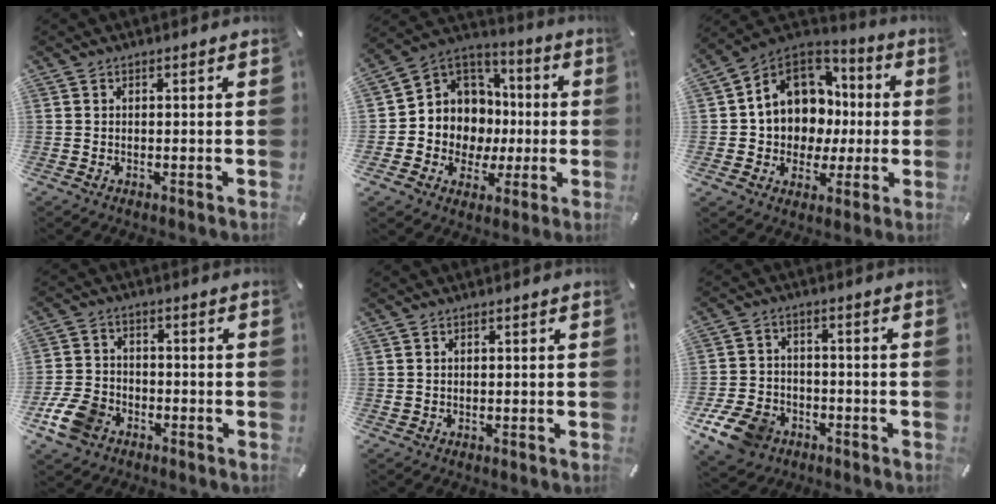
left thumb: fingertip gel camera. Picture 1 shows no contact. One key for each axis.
{"total": 10.5, "fx": 0.0, "fy": 10.5, "fz": 0.9, "tx": -0.021, "ty": -0.025, "tz": 0.019}
{"total": 12.8, "fx": 2.1, "fy": 11.7, "fz": 4.6, "tx": -0.098, "ty": -0.017, "tz": 0.052}
{"total": 9.0, "fx": -4.6, "fy": 6.4, "fz": 4.4, "tx": -0.101, "ty": 0.021, "tz": -0.086}
{"total": 0.7, "fx": 0.3, "fy": 0.6, "fz": 0.2, "tx": -0.003, "ty": 0.002, "tz": 0.005}
{"total": 9.9, "fx": -5.4, "fy": 7.2, "fz": 4.1, "tx": -0.085, "ty": 0.035, "tz": -0.099}